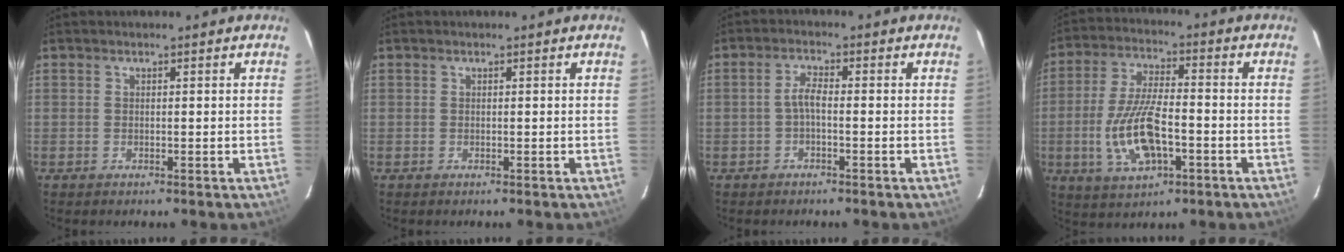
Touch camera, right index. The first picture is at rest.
{"total": 0.0}
{"total": 2.3, "force": [-0.9, 0.6, 2.1], "torque": [-0.048, 0.008, -0.019]}
{"total": 12.7, "force": [-3.6, 5.0, 11.1], "torque": [-0.233, -0.004, -0.061]}